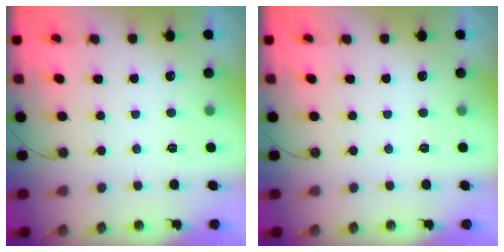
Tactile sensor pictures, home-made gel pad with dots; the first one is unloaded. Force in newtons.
{"total": 0.0}